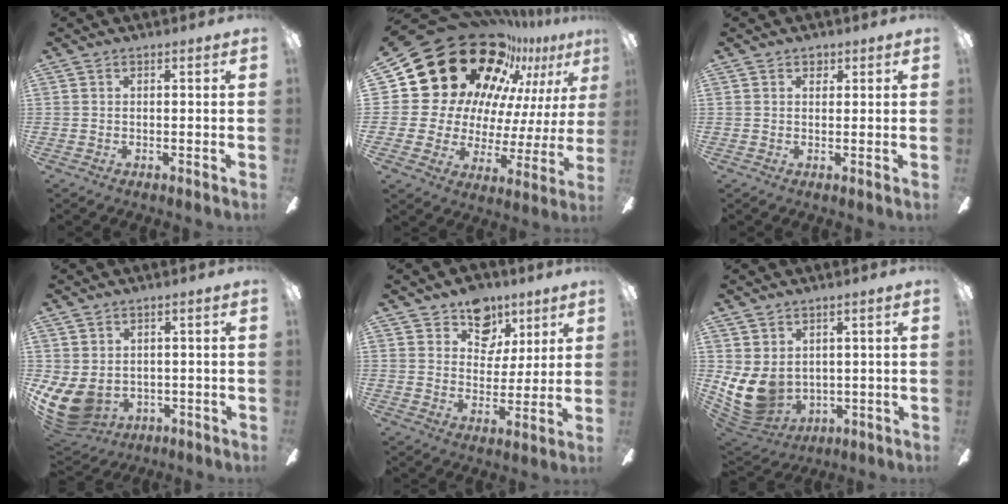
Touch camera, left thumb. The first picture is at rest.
{"total": 29.1, "force": [19.4, 17.0, 13.5], "torque": [-0.199, -0.167, 0.384]}
{"total": 1.5, "force": [1.0, 1.0, 0.4], "torque": [0.007, -0.004, 0.014]}
{"total": 7.9, "force": [-1.2, 6.0, 5.0], "torque": [-0.131, -0.007, -0.019]}
{"total": 11.6, "force": [7.3, 8.0, 4.1], "torque": [-0.058, -0.041, 0.136]}
{"total": 10.3, "force": [1.3, 8.0, 6.3], "torque": [-0.165, -0.023, 0.029]}